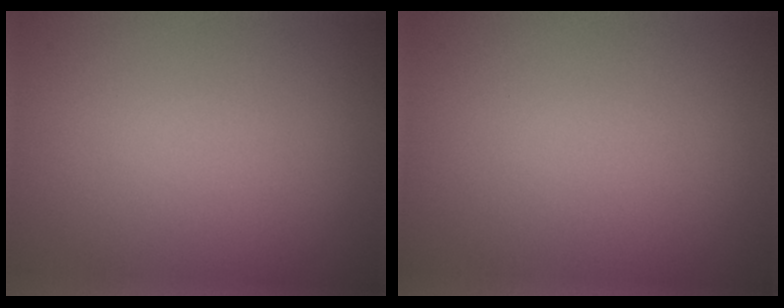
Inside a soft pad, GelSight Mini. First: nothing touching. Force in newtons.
{"total": 0.0}